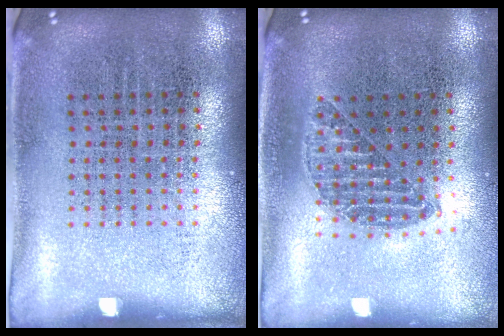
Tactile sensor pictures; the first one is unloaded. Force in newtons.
{"total": 1.1, "press": 1.0, "slide": 0.5}